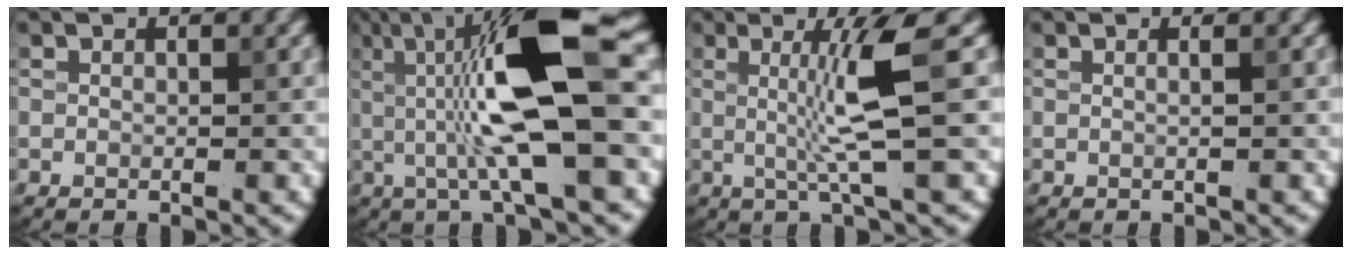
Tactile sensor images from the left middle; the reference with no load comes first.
{"total": 11.4, "force": [1.5, 2.7, 11.0], "torque": [-0.192, 0.005, 0.025]}
{"total": 5.3, "force": [0.5, 0.4, 5.3], "torque": [-0.096, 0.001, 0.011]}
{"total": 1.0, "force": [0.2, 0.5, 0.9], "torque": [-0.007, 0.000, -0.008]}